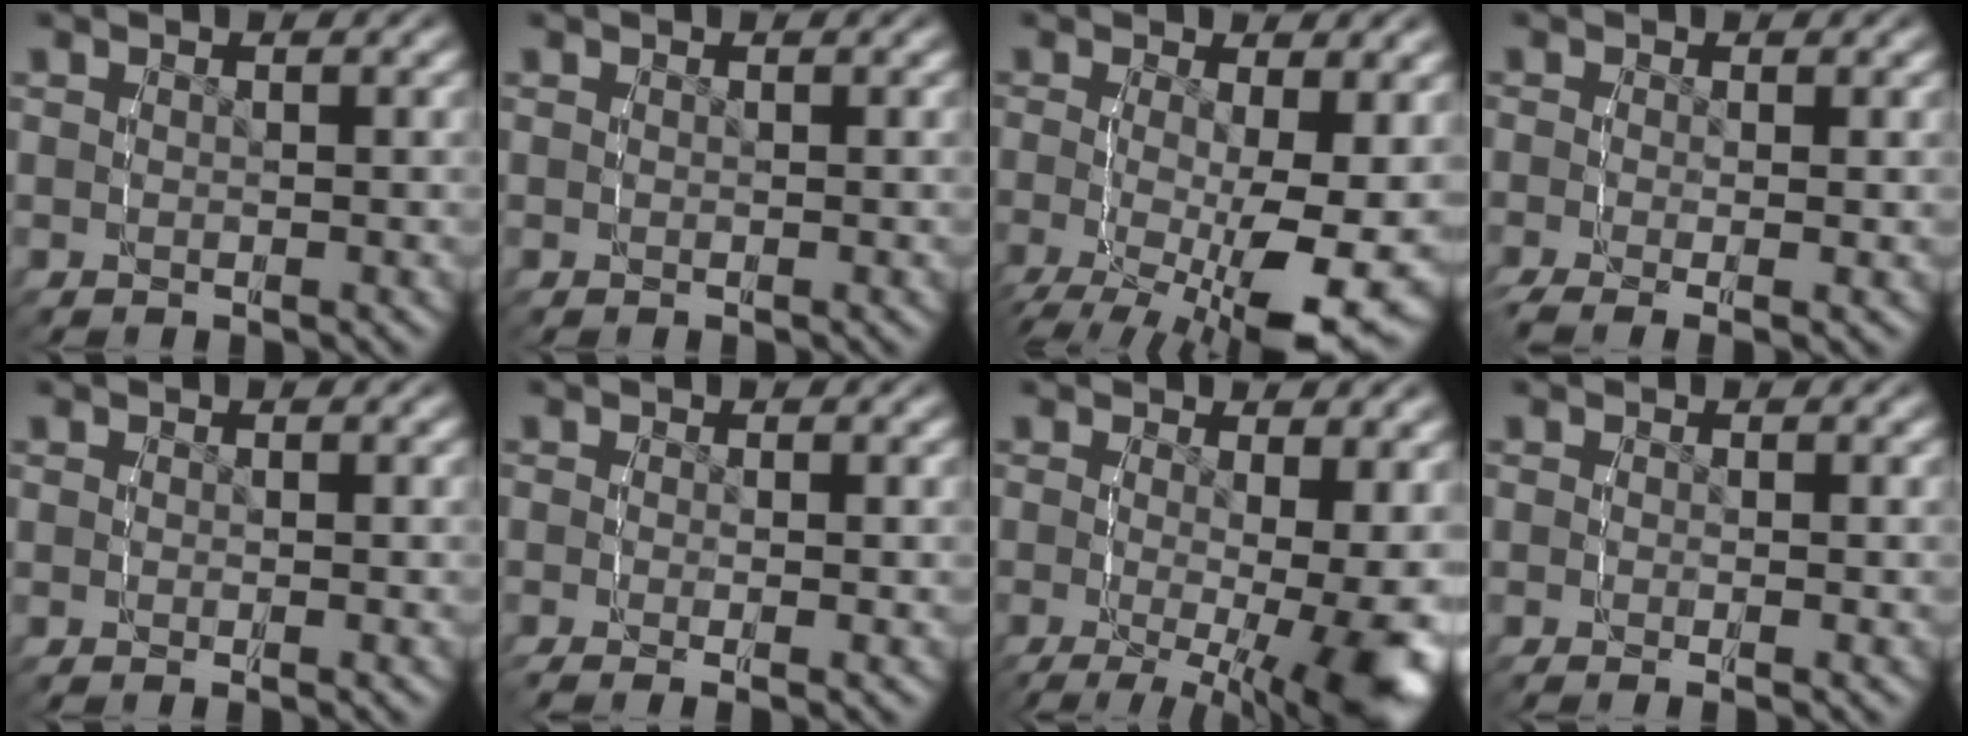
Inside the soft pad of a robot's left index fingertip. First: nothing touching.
{"total": 0.0}
{"total": 9.4, "force": [-2.5, 3.5, 8.4], "torque": [-0.139, -0.042, -0.016]}
{"total": 4.2, "force": [-2.7, 1.4, 2.9], "torque": [-0.060, -0.025, -0.031]}
{"total": 0.7, "force": [-0.4, -0.2, 0.5], "torque": [-0.011, -0.007, -0.002]}
{"total": 2.3, "force": [-1.6, 0.5, 1.7], "torque": [-0.037, -0.015, -0.017]}
{"total": 10.1, "force": [-4.8, 3.1, 8.4], "torque": [-0.122, -0.055, -0.050]}
{"total": 1.3, "force": [-0.9, 0.0, 1.0], "torque": [-0.021, -0.010, -0.009]}